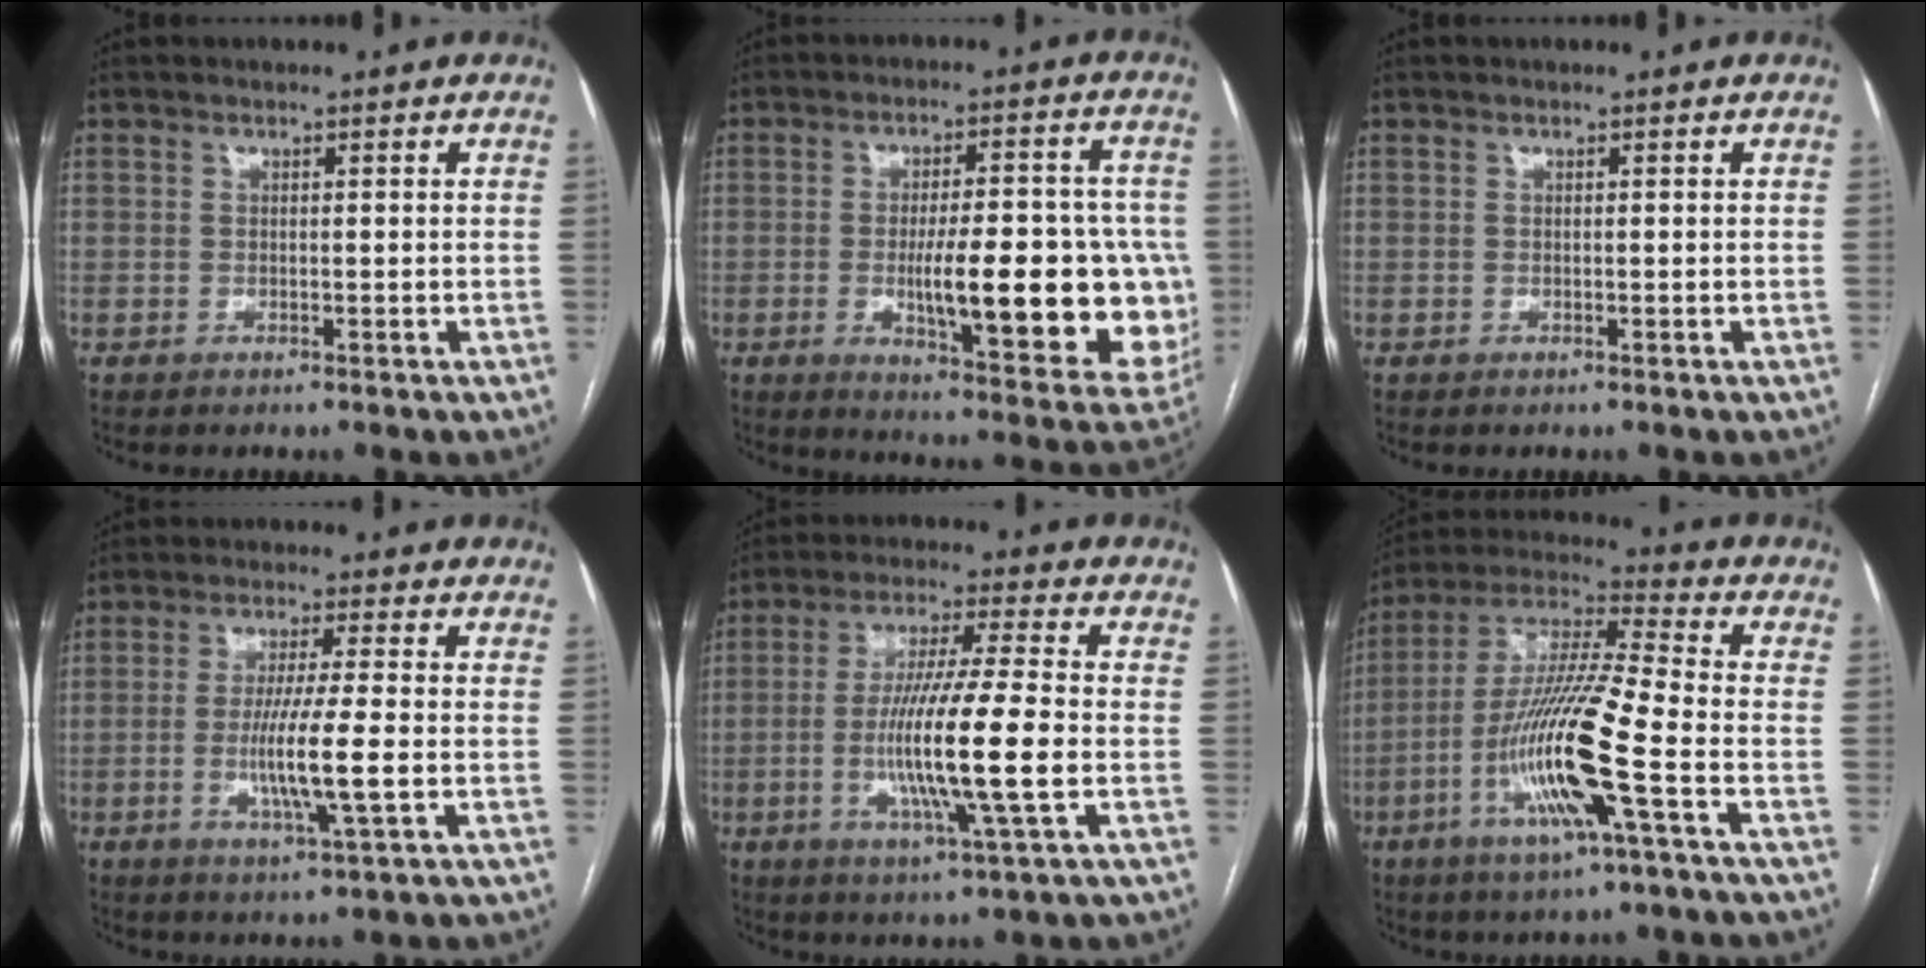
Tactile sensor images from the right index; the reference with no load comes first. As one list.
[{"total": 20.8, "force": [-2.7, 5.3, 20.0], "torque": [-0.211, 0.011, -0.017]}, {"total": 0.0}, {"total": 8.7, "force": [-1.6, -0.2, 8.6], "torque": [-0.162, -0.015, -0.030]}, {"total": 14.1, "force": [-2.4, -0.1, 13.9], "torque": [-0.265, -0.012, -0.050]}, {"total": 16.5, "force": [-5.4, 0.4, 15.6], "torque": [-0.314, -0.008, -0.105]}]